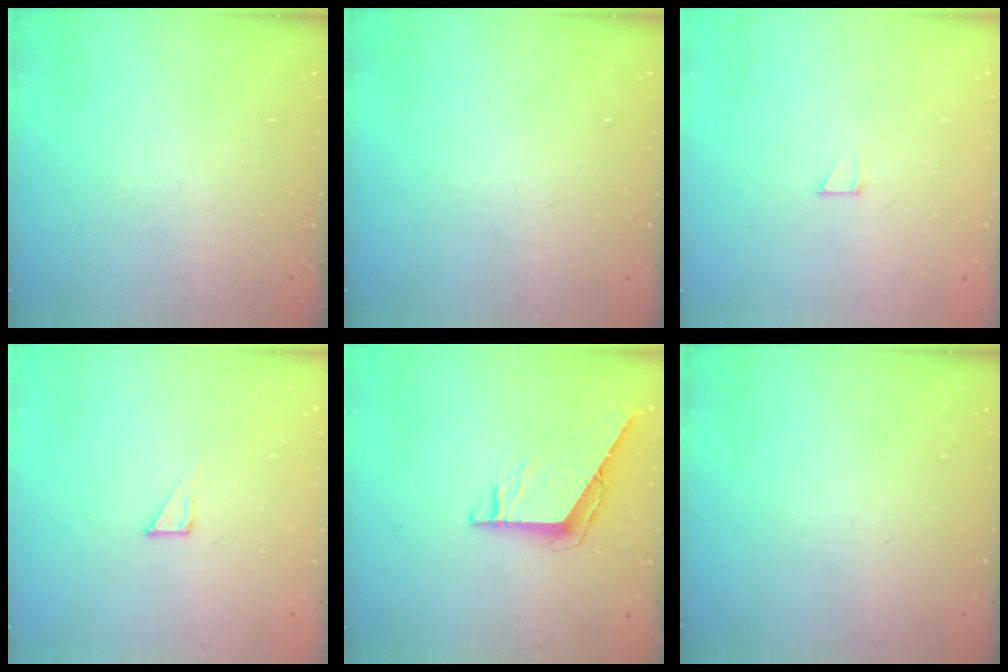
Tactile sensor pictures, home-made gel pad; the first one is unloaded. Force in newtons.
{"total": 0.0}
{"total": 1.9, "press": 1.9, "slide": 0.1}
{"total": 2.3, "press": 2.3, "slide": 0.1}
{"total": 7.2, "press": 7.2, "slide": 0.5}
{"total": 0.0}